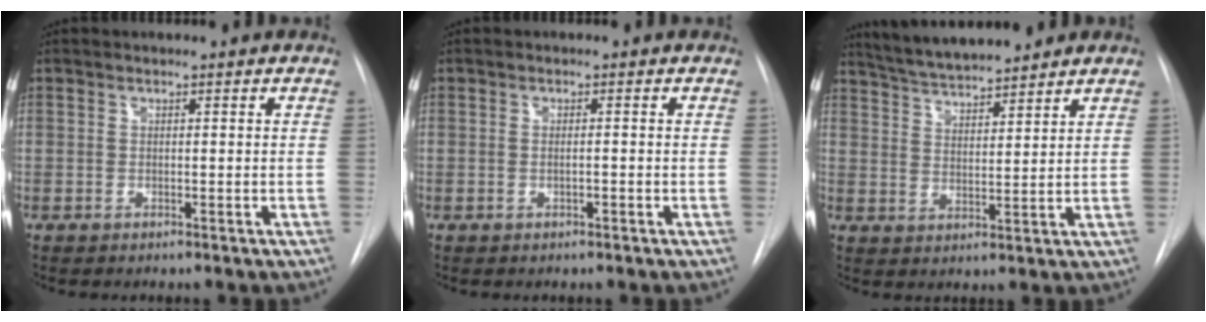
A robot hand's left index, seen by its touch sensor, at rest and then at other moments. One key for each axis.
{"total": 1.0, "fx": -0.3, "fy": 0.2, "fz": 0.9, "tx": -0.018, "ty": 0.001, "tz": -0.005}
{"total": 9.6, "fx": 8.8, "fy": 0.9, "fz": 3.7, "tx": -0.065, "ty": 0.020, "tz": 0.151}